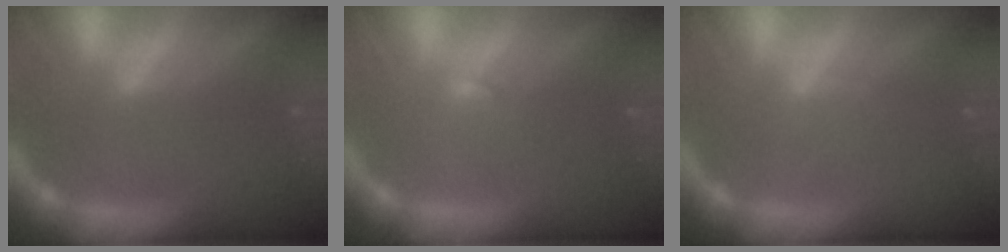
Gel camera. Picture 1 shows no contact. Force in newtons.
{"total": 1.0}
{"total": 1.0}